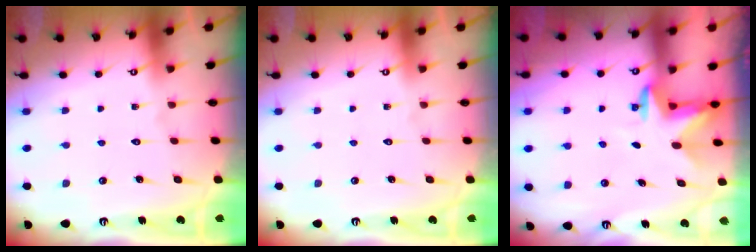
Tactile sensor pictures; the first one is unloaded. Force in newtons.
{"total": 0.0}
{"total": 3.1, "press": 3.0, "slide": 0.8}